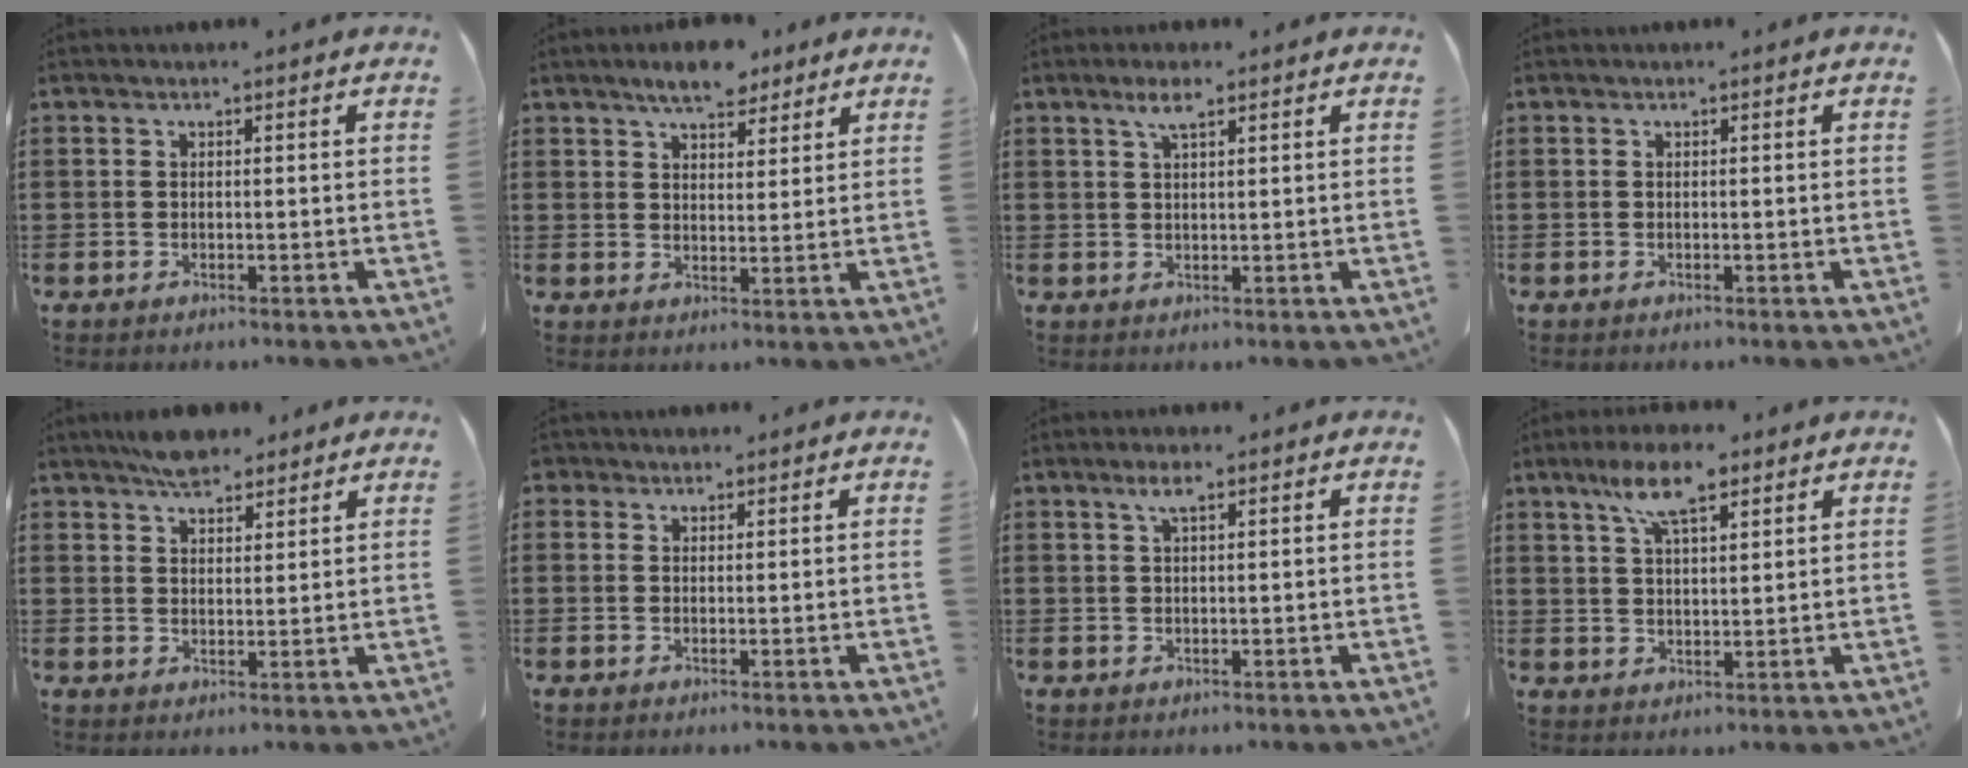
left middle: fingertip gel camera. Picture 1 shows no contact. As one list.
[{"total": 5.4, "force": [4.7, 1.8, 1.9], "torque": [-0.040, -0.008, 0.085]}, {"total": 3.1, "force": [1.9, 0.7, 2.3], "torque": [-0.049, 0.006, 0.032]}, {"total": 0.0}, {"total": 4.8, "force": [4.2, 1.6, 1.7], "torque": [-0.043, -0.005, 0.079]}, {"total": 1.2, "force": [0.9, 0.7, 0.1], "torque": [-0.006, 0.004, 0.019]}, {"total": 2.4, "force": [1.3, 0.5, 1.9], "torque": [-0.040, 0.006, 0.021]}, {"total": 7.9, "force": [5.1, 2.0, 5.8], "torque": [-0.122, 0.001, 0.088]}]